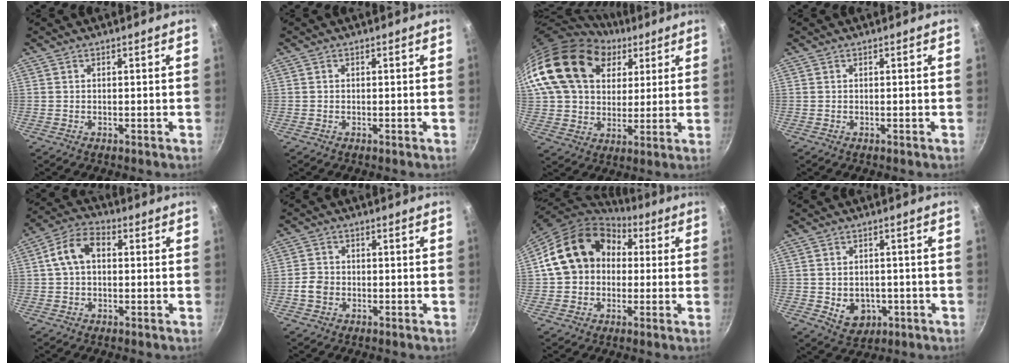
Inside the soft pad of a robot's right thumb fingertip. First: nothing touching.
{"total": 0.0}
{"total": 22.3, "force": [9.2, 16.2, 12.3], "torque": [-0.201, -0.002, 0.162]}
{"total": 0.0}
{"total": 8.3, "force": [0.9, 5.6, 6.0], "torque": [-0.100, 0.028, 0.004]}
{"total": 3.6, "force": [-1.1, 3.0, 1.6], "torque": [-0.025, 0.017, -0.024]}
{"total": 17.4, "force": [2.7, 14.1, 9.8], "torque": [-0.147, 0.043, 0.037]}
{"total": 6.9, "force": [-1.6, 5.5, 3.9], "torque": [-0.034, 0.006, -0.010]}